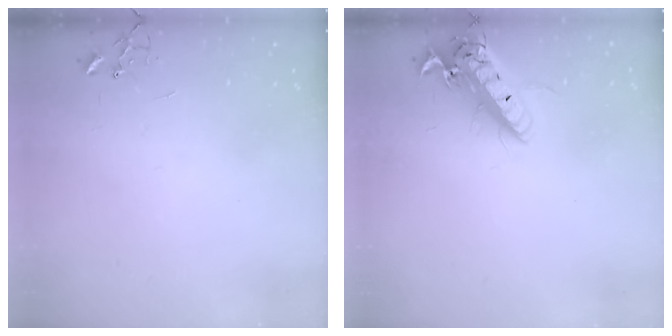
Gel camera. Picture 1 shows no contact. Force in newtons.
{"total": 17.4, "press": 16.9, "slide": 4.1}